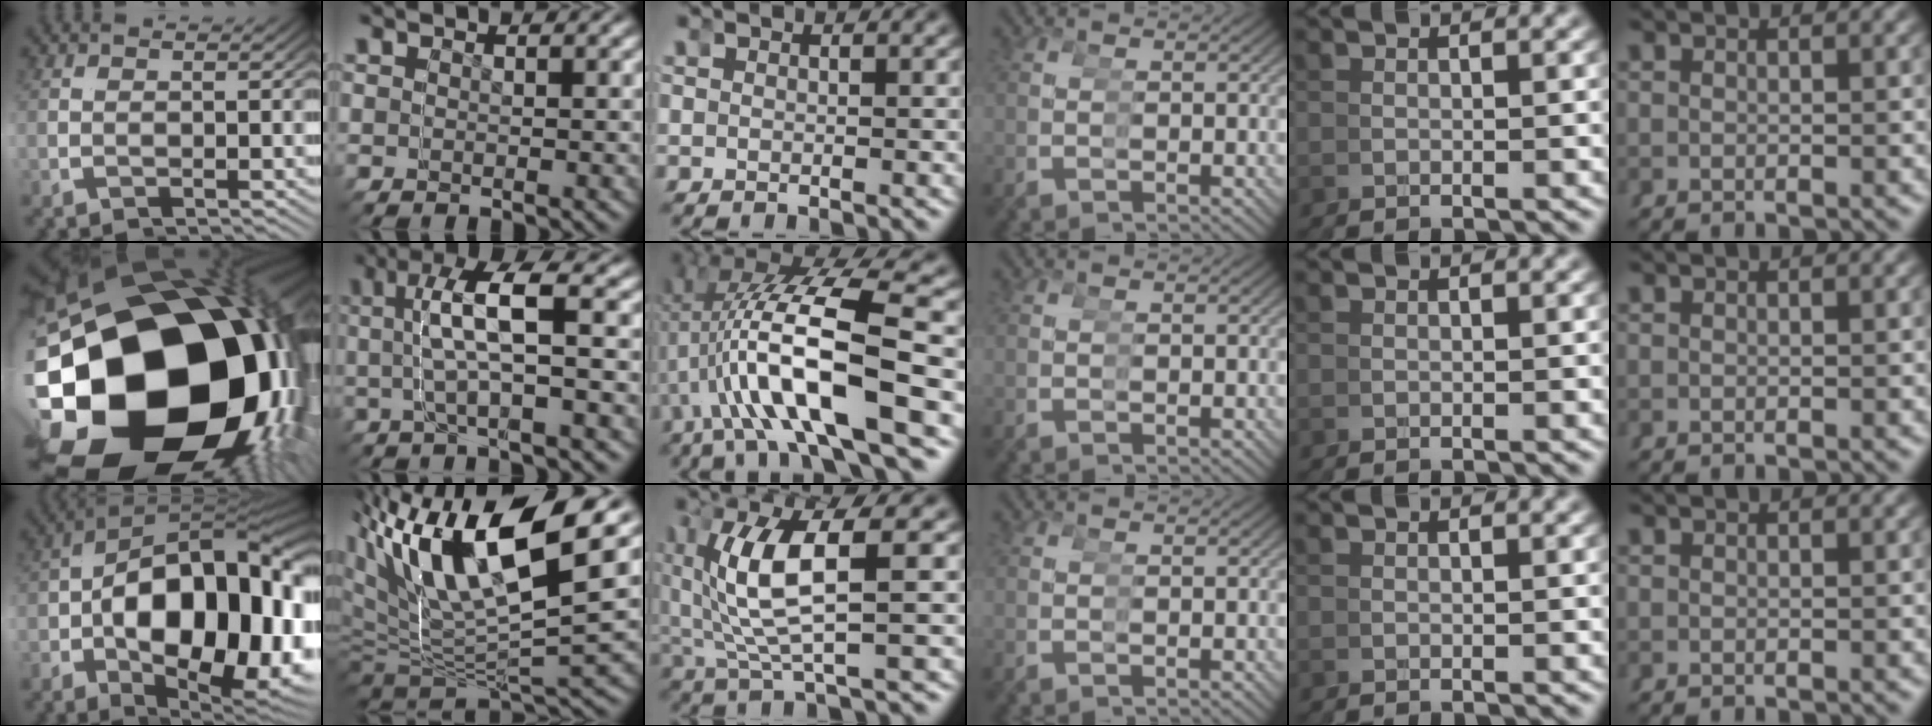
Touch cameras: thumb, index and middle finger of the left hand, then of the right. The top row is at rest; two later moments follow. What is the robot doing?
{"motion": "grasp_and_lifting", "object": "tape"}